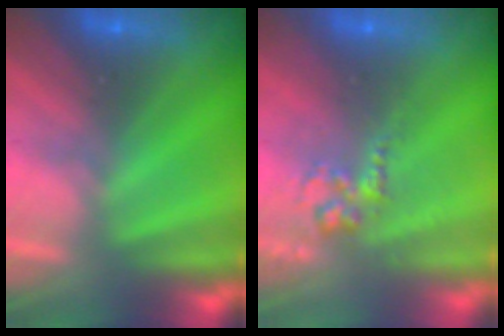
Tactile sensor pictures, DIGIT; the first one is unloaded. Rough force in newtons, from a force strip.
{"total": 2.7}